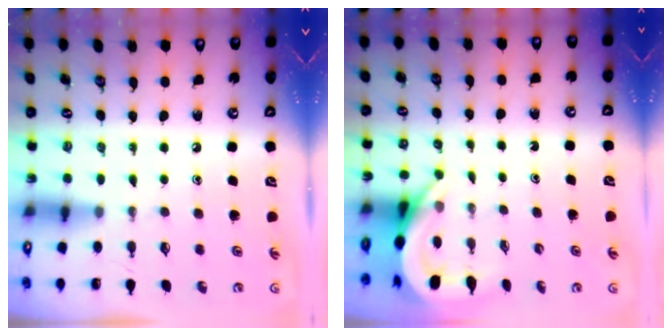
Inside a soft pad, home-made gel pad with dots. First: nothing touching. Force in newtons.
{"total": 5.1, "press": 5.1, "slide": 0.4}